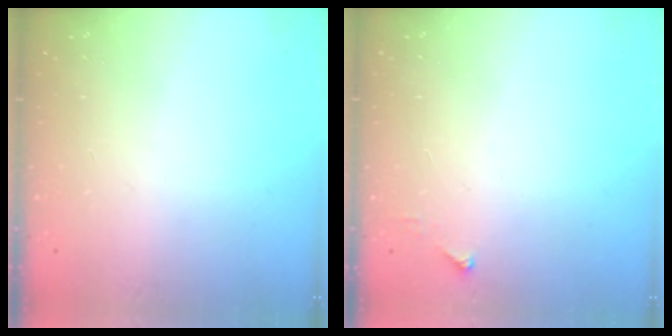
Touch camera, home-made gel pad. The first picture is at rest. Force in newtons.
{"total": 3.5, "press": 3.4, "slide": 0.4}